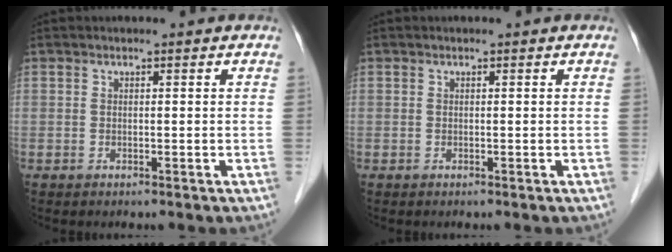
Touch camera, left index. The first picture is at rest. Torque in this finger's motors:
{"motor_torque": [0.00, 0.00, 0.00, 0.00]}